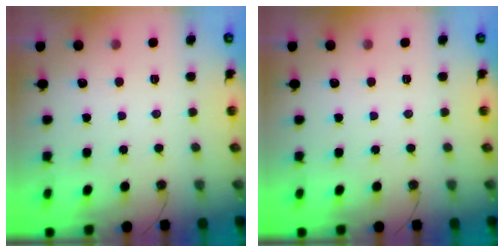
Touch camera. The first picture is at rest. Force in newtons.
{"total": 0.0}